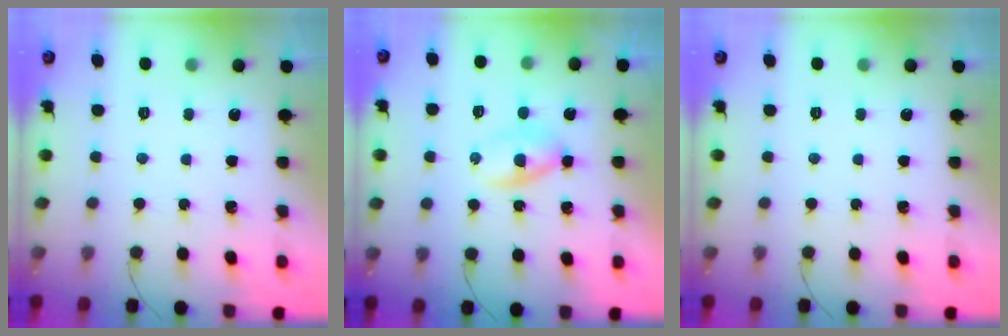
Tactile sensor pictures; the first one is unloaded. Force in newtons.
{"total": 2.8, "press": 2.5, "slide": 1.3}
{"total": 0.0}